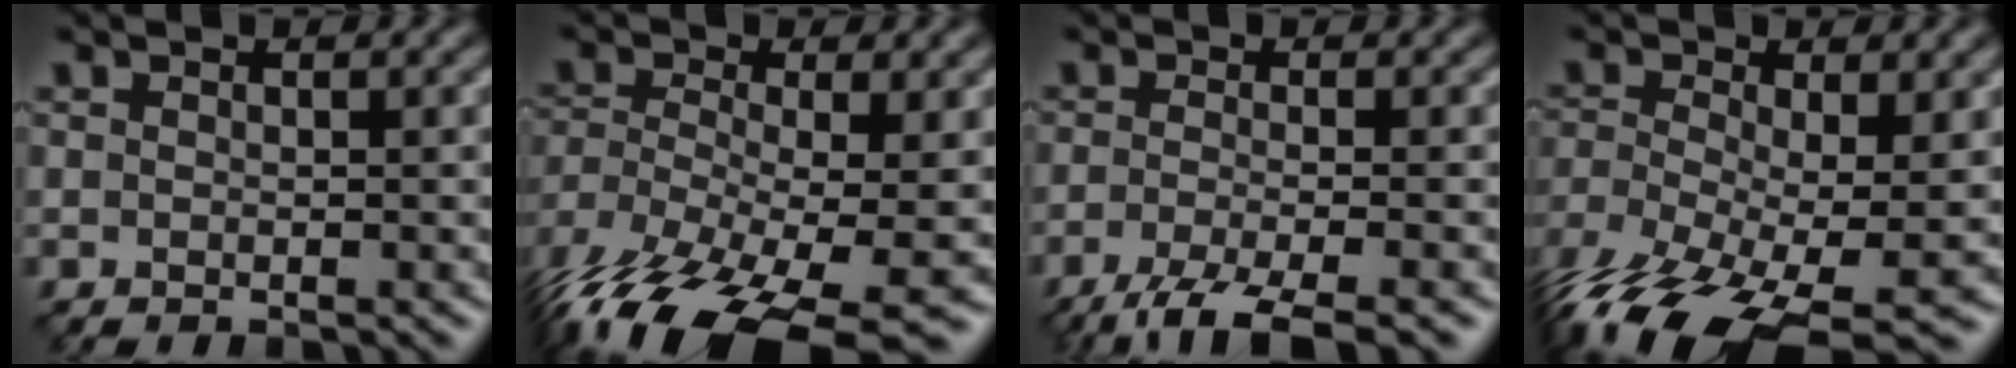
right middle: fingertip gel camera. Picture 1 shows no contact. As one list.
[{"total": 12.3, "force": [-7.6, 4.0, 8.8], "torque": [-0.186, -0.026, -0.114]}, {"total": 5.2, "force": [-3.7, 0.9, 3.5], "torque": [-0.055, -0.006, -0.076]}, {"total": 9.8, "force": [-5.8, 2.9, 7.4], "torque": [-0.147, -0.025, -0.106]}]